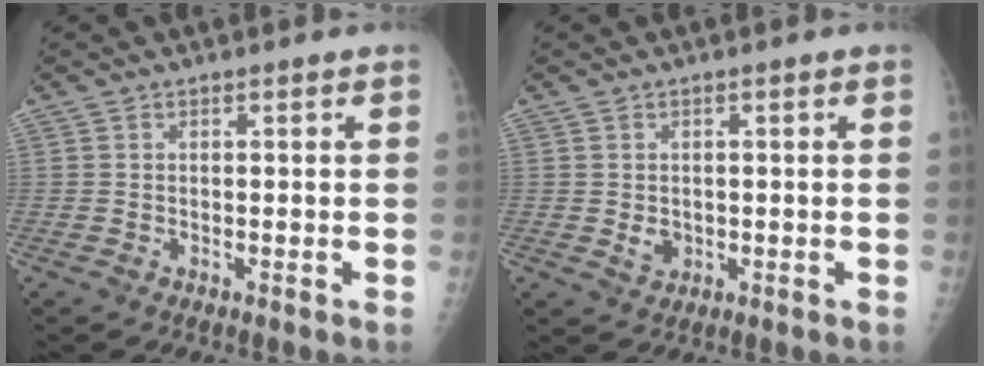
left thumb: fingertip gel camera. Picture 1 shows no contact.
{"total": 2.4, "force": [-0.2, 2.0, 1.3], "torque": [-0.011, -0.001, 0.004]}